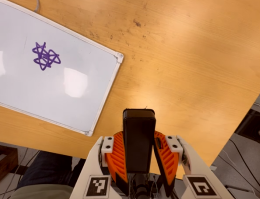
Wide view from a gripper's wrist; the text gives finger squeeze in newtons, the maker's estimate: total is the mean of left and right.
{"total": 8.6, "left": 6.8, "right": 10.4}